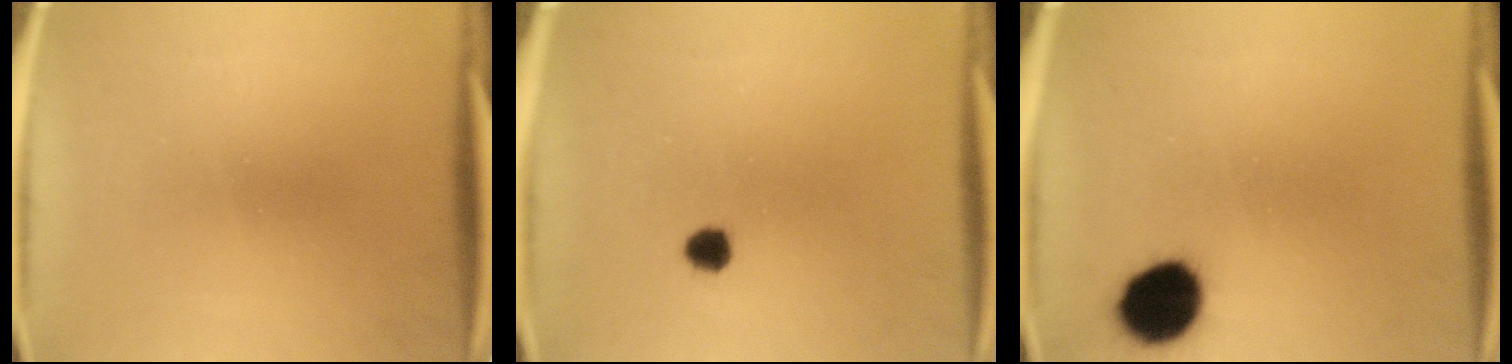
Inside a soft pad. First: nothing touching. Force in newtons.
{"total": 2.4}
{"total": 10.7}